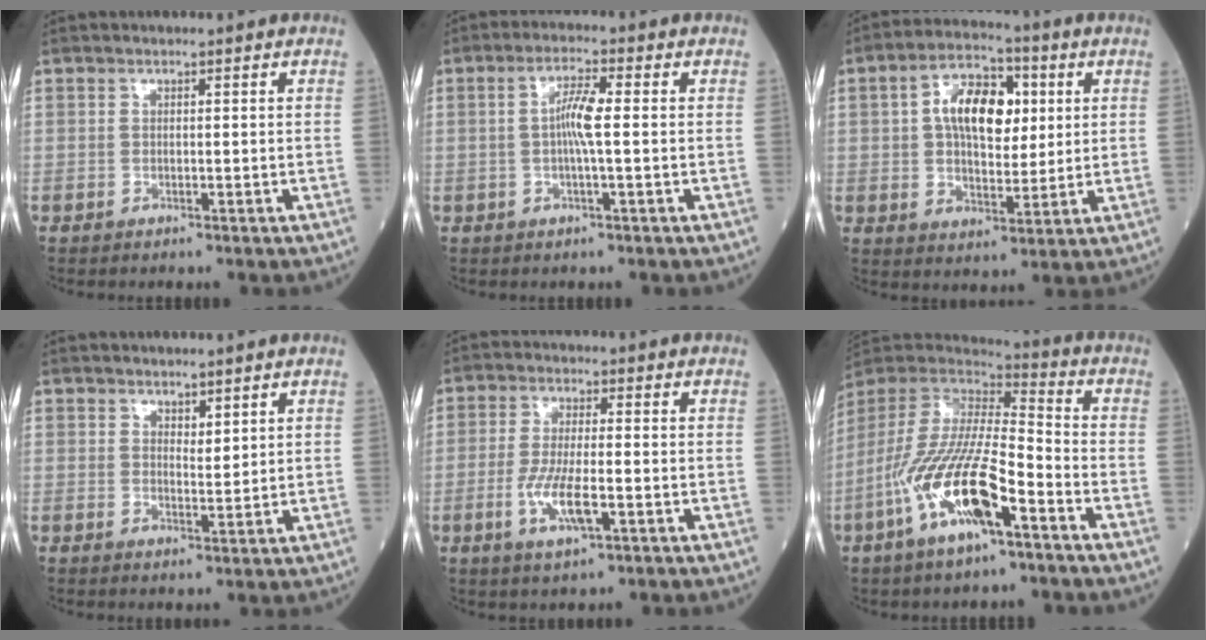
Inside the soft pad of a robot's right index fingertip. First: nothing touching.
{"total": 4.4, "force": [0.0, 0.1, 4.4], "torque": [-0.088, 0.005, -0.001]}
{"total": 11.1, "force": [2.6, 5.8, 9.1], "torque": [-0.161, 0.023, 0.043]}
{"total": 2.1, "force": [1.6, 0.7, 1.1], "torque": [-0.017, -0.007, 0.032]}
{"total": 7.2, "force": [-2.3, 1.5, 6.6], "torque": [-0.137, -0.010, -0.041]}
{"total": 17.5, "force": [-7.8, 4.0, 15.1], "torque": [-0.326, -0.016, -0.146]}